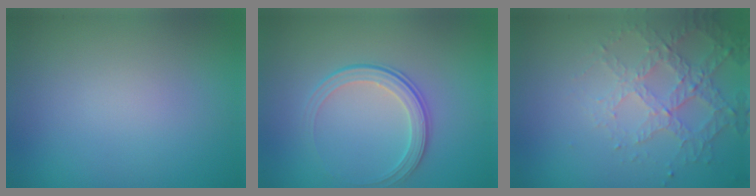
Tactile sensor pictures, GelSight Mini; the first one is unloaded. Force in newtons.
{"total": 2.5, "press": 1.9, "slide": 1.7}
{"total": 4.2, "press": 3.1, "slide": 2.9}